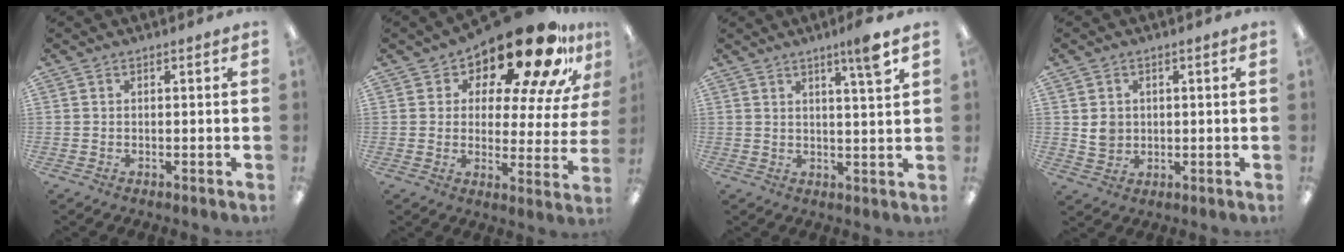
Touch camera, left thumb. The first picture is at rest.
{"total": 19.5, "force": [15.1, 6.0, 10.8], "torque": [-0.168, -0.114, 0.251]}
{"total": 5.9, "force": [3.7, 0.1, 4.5], "torque": [-0.067, -0.017, 0.054]}
{"total": 4.0, "force": [0.9, 3.8, 1.2], "torque": [-0.006, -0.003, 0.012]}